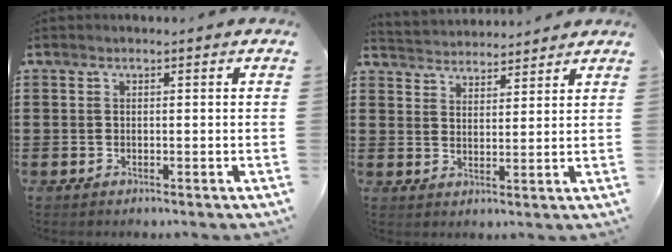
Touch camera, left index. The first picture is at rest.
{"total": 3.5, "force": [3.4, 0.3, -0.6], "torque": [-0.001, -0.014, 0.063]}